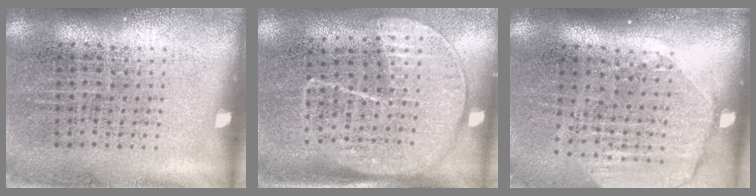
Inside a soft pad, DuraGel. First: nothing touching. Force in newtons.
{"total": 1.7, "press": 1.4, "slide": 1.0}
{"total": 2.0, "press": 1.7, "slide": 1.0}